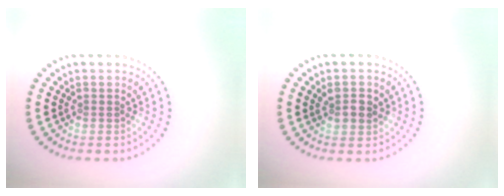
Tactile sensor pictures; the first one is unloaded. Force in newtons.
{"total": 2.0, "press": 1.9, "slide": 0.6}